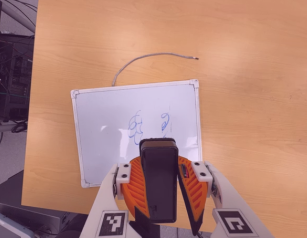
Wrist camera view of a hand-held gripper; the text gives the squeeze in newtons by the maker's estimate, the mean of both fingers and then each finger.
{"total": 12.4, "left": 10.5, "right": 14.3}